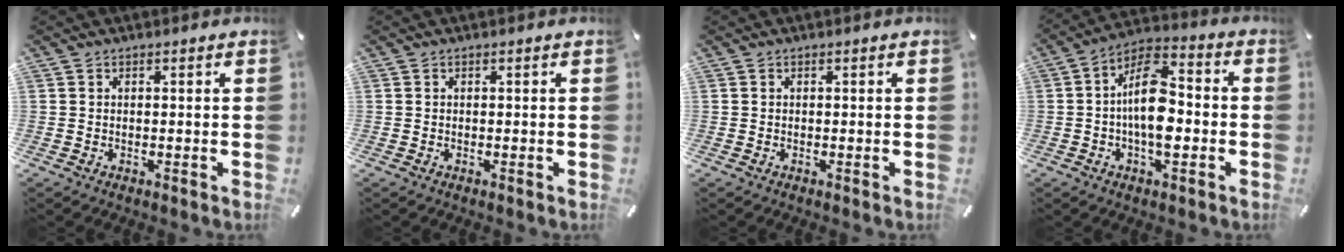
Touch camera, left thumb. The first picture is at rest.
{"total": 0.0}
{"total": 0.0}
{"total": 13.2, "force": [-2.1, 6.7, 11.2], "torque": [-0.210, 0.013, -0.035]}